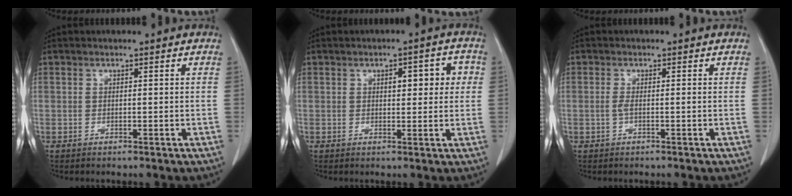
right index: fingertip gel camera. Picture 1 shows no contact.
{"total": 4.9, "force": [1.1, 1.9, 4.3], "torque": [-0.054, 0.016, 0.014]}
{"total": 1.1, "force": [-0.2, 0.1, 1.1], "torque": [-0.020, 0.002, -0.004]}